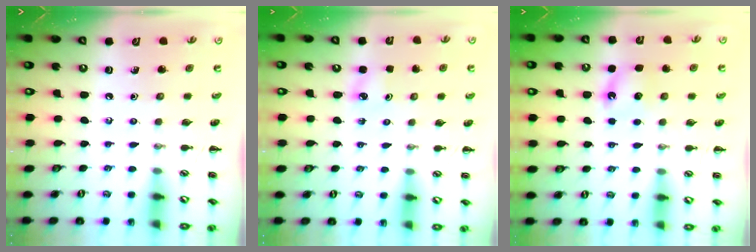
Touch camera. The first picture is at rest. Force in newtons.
{"total": 3.3, "press": 3.1, "slide": 1.0}
{"total": 5.0, "press": 4.7, "slide": 1.6}